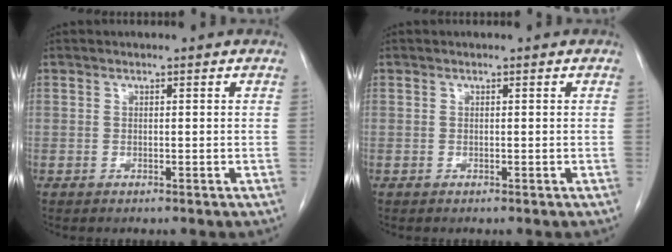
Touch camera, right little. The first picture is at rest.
{"total": 0.0}